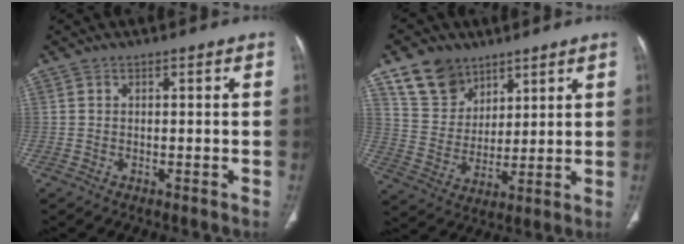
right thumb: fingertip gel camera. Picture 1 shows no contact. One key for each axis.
{"total": 11.0, "fx": 7.3, "fy": 7.6, "fz": 3.1, "tx": -0.029, "ty": -0.037, "tz": 0.146}